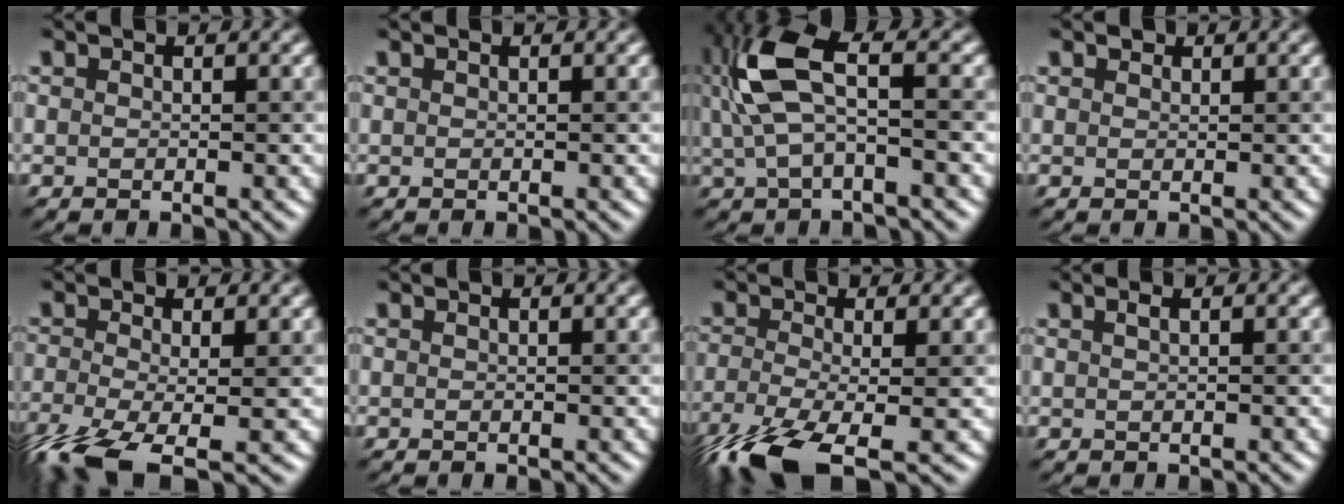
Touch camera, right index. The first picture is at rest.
{"total": 0.0}
{"total": 6.4, "force": [1.4, 2.4, 5.8], "torque": [-0.134, 0.013, 0.025]}
{"total": 0.6, "force": [0.5, 0.2, -0.3], "torque": [0.007, 0.007, 0.017]}
{"total": 7.7, "force": [-4.2, 2.5, 6.0], "torque": [-0.127, -0.017, -0.074]}
{"total": 0.0}
{"total": 8.8, "force": [-5.3, 2.6, 6.5], "torque": [-0.138, -0.019, -0.094]}
{"total": 0.9, "force": [0.3, 0.3, 0.8], "torque": [-0.008, 0.010, 0.003]}